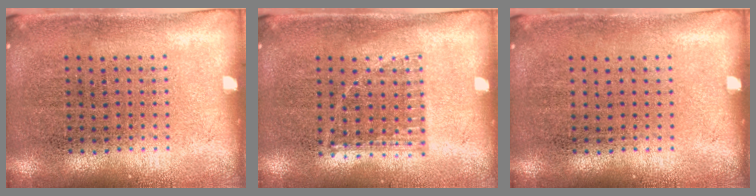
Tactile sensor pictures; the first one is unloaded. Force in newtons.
{"total": 0.8, "press": 0.8, "slide": 0.2}
{"total": 0.0}